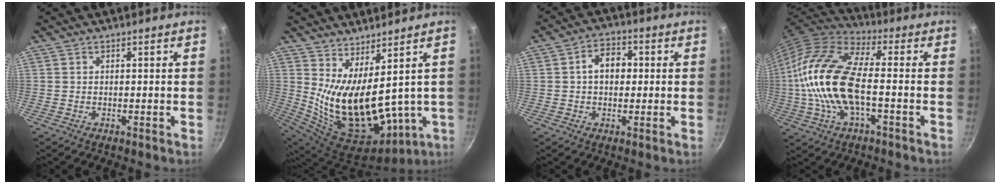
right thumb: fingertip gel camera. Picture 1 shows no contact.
{"total": 18.2, "force": [3.6, 8.5, 15.7], "torque": [-0.250, -0.063, 0.100]}
{"total": 6.5, "force": [0.6, 4.8, 4.4], "torque": [-0.040, 0.015, 0.000]}
{"total": 18.9, "force": [-2.1, 8.5, 16.8], "torque": [-0.329, 0.030, -0.056]}